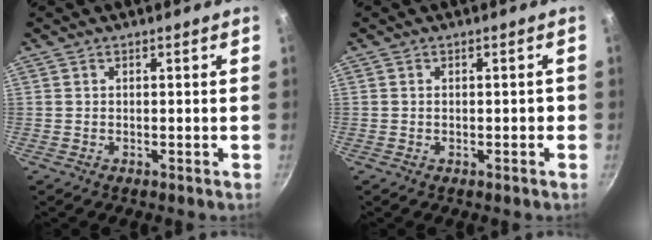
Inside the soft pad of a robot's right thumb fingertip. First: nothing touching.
{"total": 1.2, "force": [-0.2, 0.8, 0.9], "torque": [-0.002, 0.005, -0.005]}